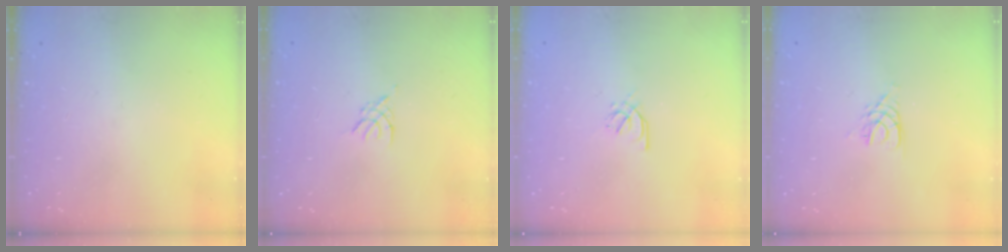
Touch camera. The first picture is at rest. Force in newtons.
{"total": 2.6, "press": 2.5, "slide": 0.6}
{"total": 2.6, "press": 2.5, "slide": 0.7}
{"total": 3.0, "press": 2.9, "slide": 0.4}